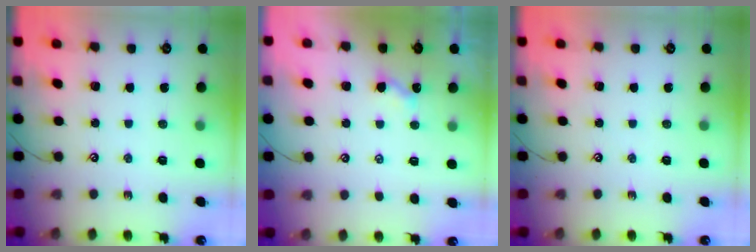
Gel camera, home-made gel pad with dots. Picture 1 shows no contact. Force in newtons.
{"total": 4.0, "press": 4.0, "slide": 0.0}
{"total": 0.0}